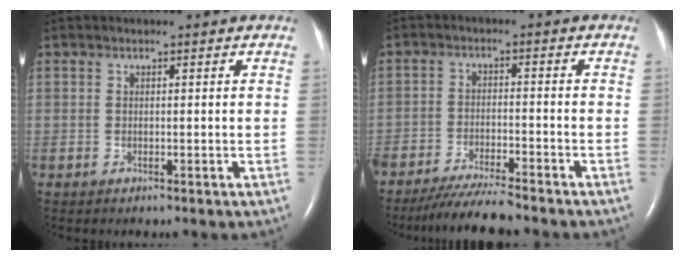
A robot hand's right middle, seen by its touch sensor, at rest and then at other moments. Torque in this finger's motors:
{"motor_torque": [0.80, -0.79, 0.11, 0.07]}